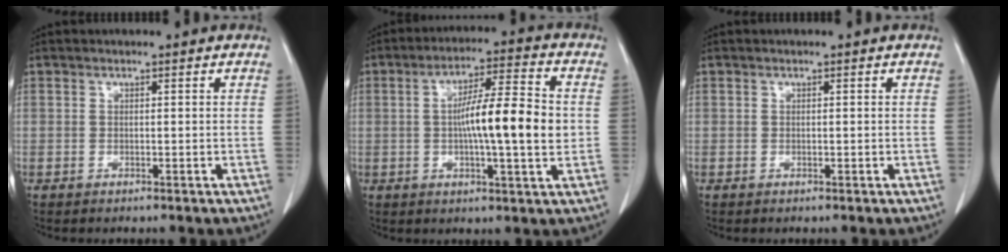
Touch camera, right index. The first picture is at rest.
{"total": 12.1, "force": [-0.2, 1.1, 12.0], "torque": [-0.199, 0.009, -0.008]}
{"total": 0.0}